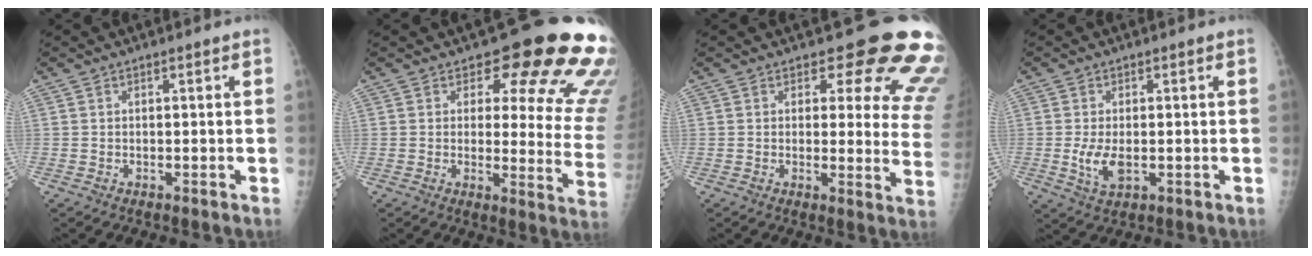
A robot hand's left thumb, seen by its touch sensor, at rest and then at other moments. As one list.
[{"total": 18.0, "force": [12.4, 6.9, 11.2], "torque": [-0.080, -0.081, 0.128]}, {"total": 14.9, "force": [11.8, 5.8, 7.0], "torque": [-0.021, -0.092, 0.103]}, {"total": 5.3, "force": [-0.8, 2.9, 4.4], "torque": [-0.089, -0.008, -0.011]}]